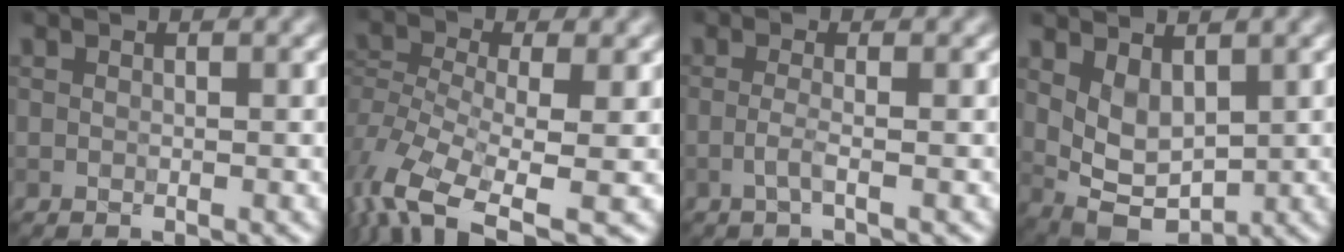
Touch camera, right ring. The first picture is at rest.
{"total": 8.7, "force": [-4.9, 3.7, 6.2], "torque": [-0.135, -0.015, -0.104]}
{"total": 1.6, "force": [-0.5, 0.3, 1.5], "torque": [-0.026, 0.002, -0.020]}
{"total": 3.7, "force": [1.3, 2.3, 2.6], "torque": [-0.061, -0.010, 0.034]}